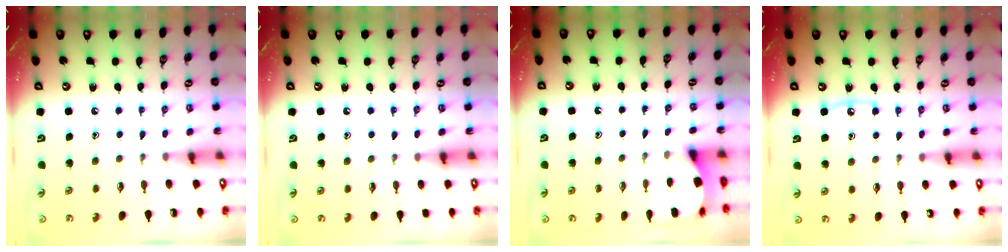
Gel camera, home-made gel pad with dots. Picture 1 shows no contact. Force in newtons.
{"total": 3.4, "press": 3.4, "slide": 0.6}
{"total": 2.9, "press": 2.9, "slide": 0.3}
{"total": 5.7, "press": 5.7, "slide": 0.6}